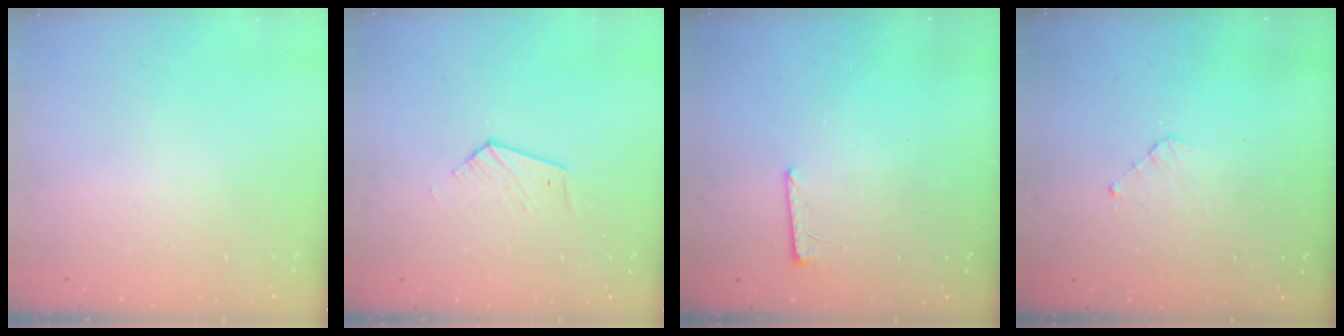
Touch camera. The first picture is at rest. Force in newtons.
{"total": 4.1, "press": 4.1, "slide": 0.4}
{"total": 6.2, "press": 6.2, "slide": 0.5}
{"total": 3.0, "press": 2.9, "slide": 0.2}